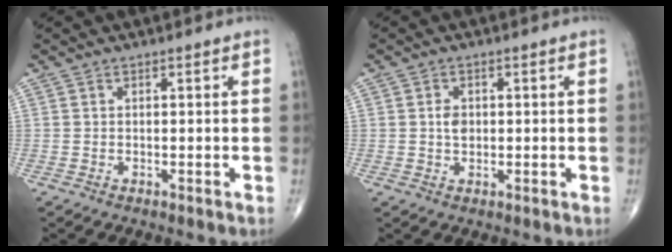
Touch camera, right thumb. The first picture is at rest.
{"total": 2.5, "force": [0.2, 1.8, 1.7], "torque": [-0.022, 0.001, 0.002]}